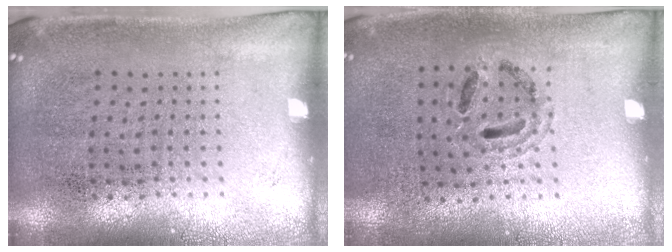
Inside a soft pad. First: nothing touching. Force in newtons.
{"total": 0.9, "press": 0.9, "slide": 0.2}